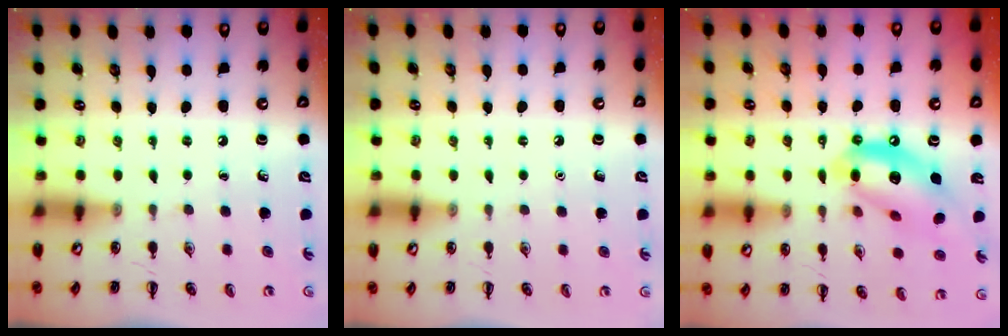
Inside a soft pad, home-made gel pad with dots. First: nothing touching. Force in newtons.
{"total": 1.5, "press": 1.5, "slide": 0.1}
{"total": 15.7, "press": 15.2, "slide": 3.7}